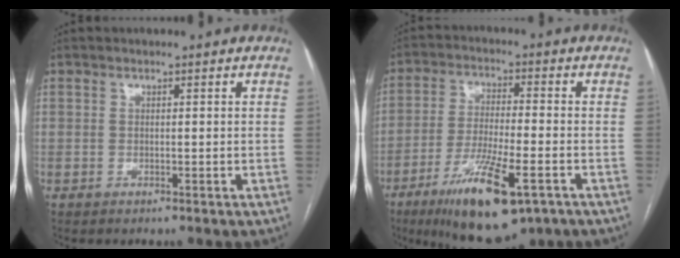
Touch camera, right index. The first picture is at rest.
{"total": 14.4, "force": [-7.7, 3.1, 11.8], "torque": [-0.213, -0.028, -0.122]}